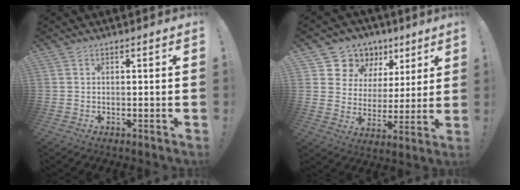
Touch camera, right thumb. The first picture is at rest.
{"total": 11.9, "force": [7.1, 9.2, 2.3], "torque": [-0.039, -0.051, 0.144]}